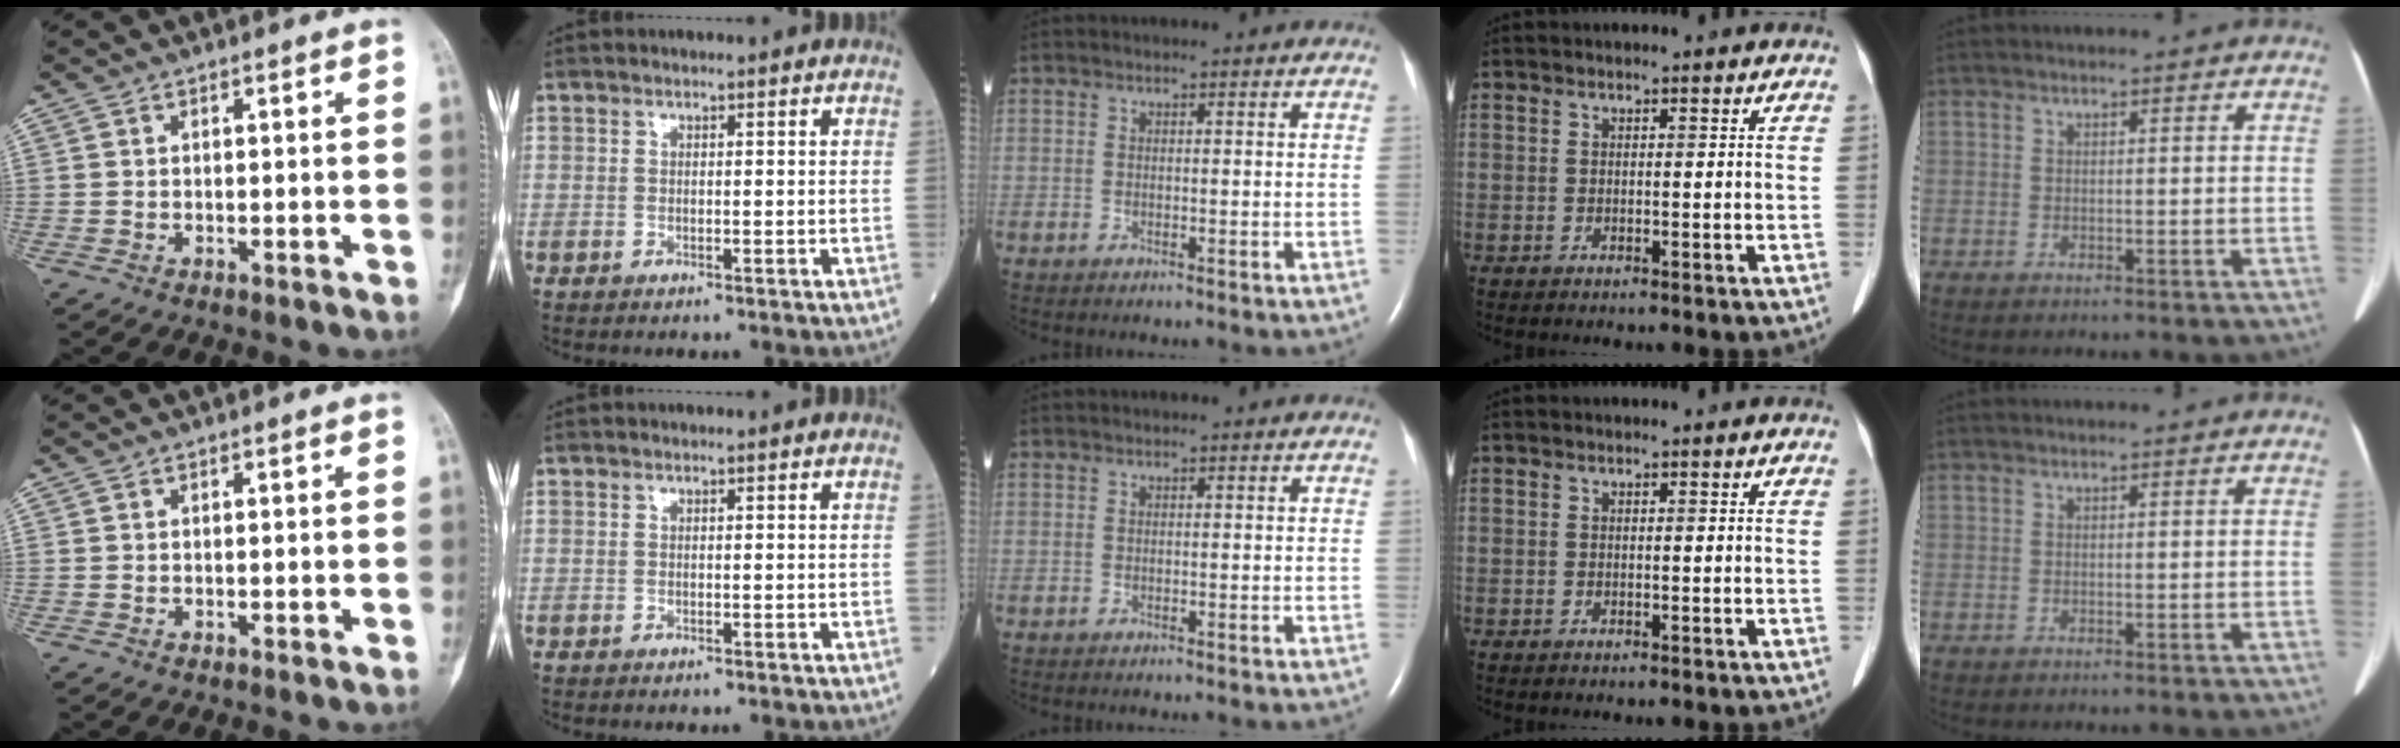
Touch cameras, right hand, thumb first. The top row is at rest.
{}